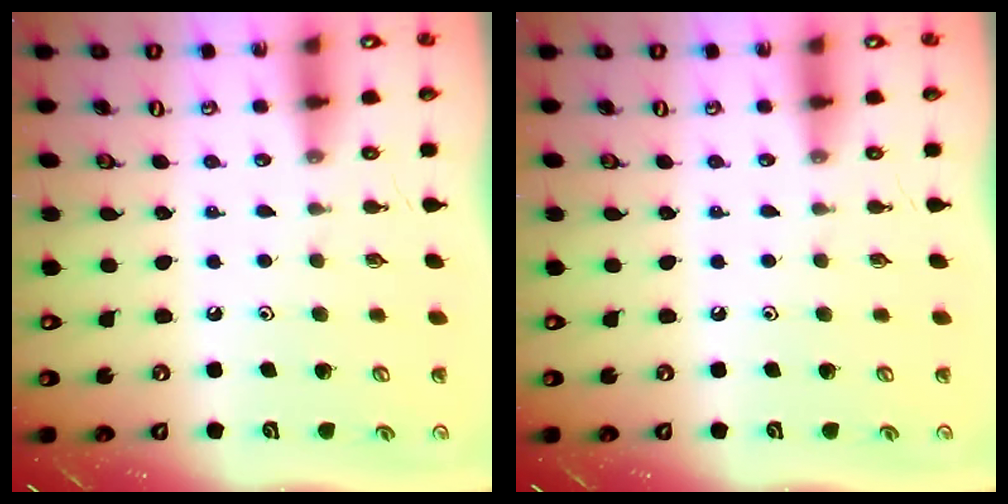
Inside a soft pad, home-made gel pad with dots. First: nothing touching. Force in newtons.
{"total": 0.0}